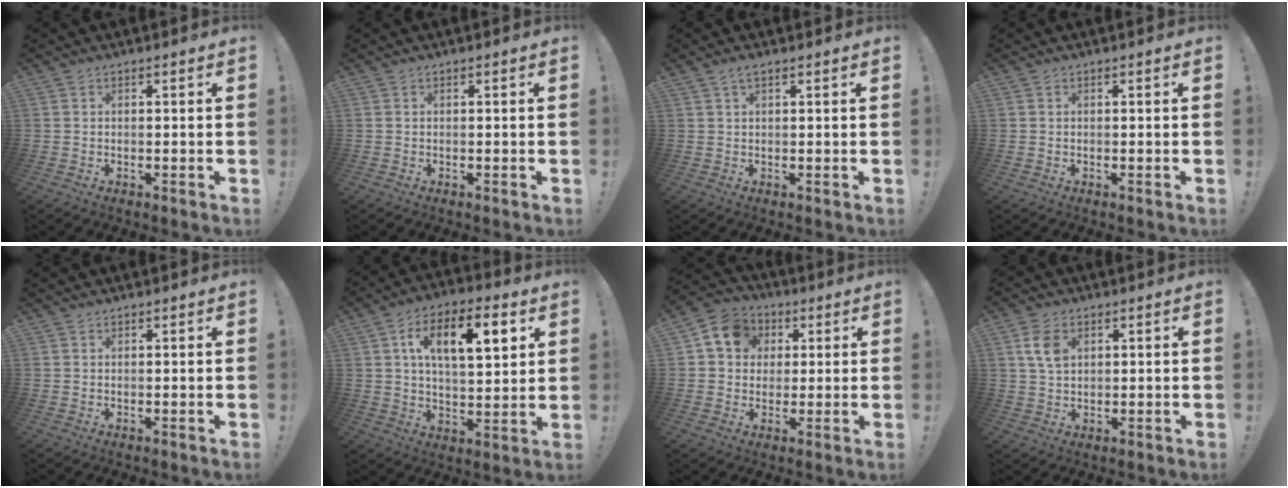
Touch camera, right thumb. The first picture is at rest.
{"total": 0.0}
{"total": 1.9, "force": [1.2, 0.3, 1.5], "torque": [-0.026, -0.002, 0.020]}
{"total": 0.0}
{"total": 0.6, "force": [0.6, 0.0, 0.1], "torque": [0.004, -0.002, 0.011]}
{"total": 14.6, "force": [5.3, 6.7, 11.8], "torque": [-0.177, 0.000, 0.082]}
{"total": 11.0, "force": [3.3, 9.4, 4.7], "torque": [-0.061, -0.001, 0.066]}
{"total": 8.0, "force": [2.7, 5.5, 5.2], "torque": [-0.089, -0.003, 0.052]}